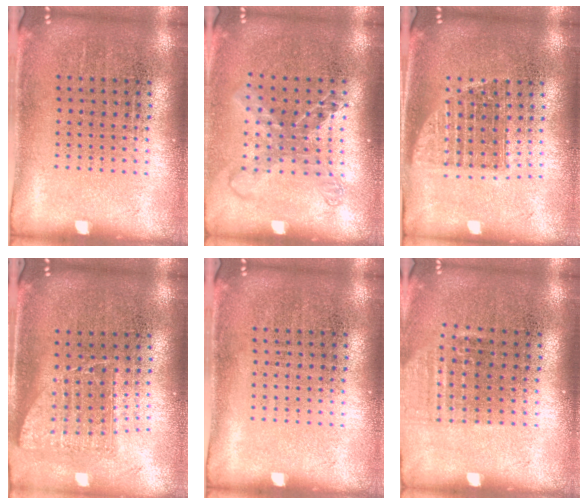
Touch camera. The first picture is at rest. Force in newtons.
{"total": 1.5, "press": 1.3, "slide": 0.9}
{"total": 1.3, "press": 1.1, "slide": 0.8}
{"total": 1.4, "press": 1.1, "slide": 0.9}
{"total": 0.0}
{"total": 1.0, "press": 0.9, "slide": 0.4}